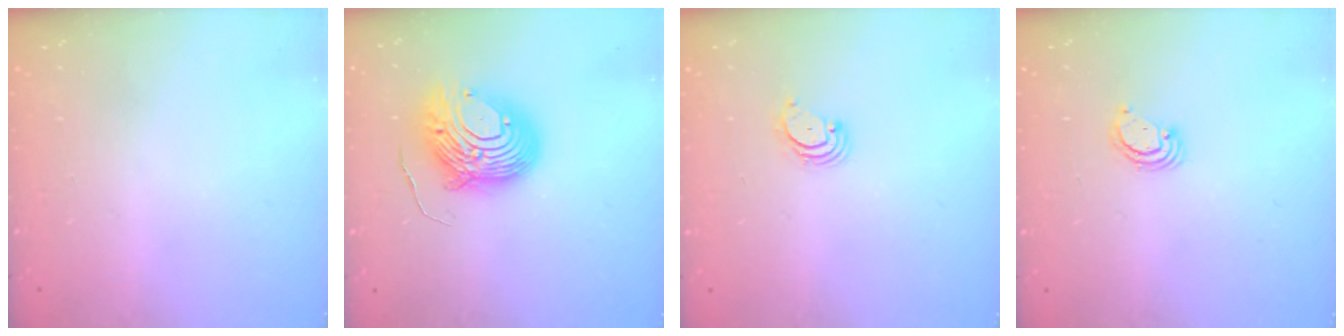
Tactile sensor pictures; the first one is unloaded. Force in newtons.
{"total": 12.1, "press": 12.0, "slide": 1.2}
{"total": 2.7, "press": 2.7, "slide": 0.3}
{"total": 2.3, "press": 2.3, "slide": 0.1}